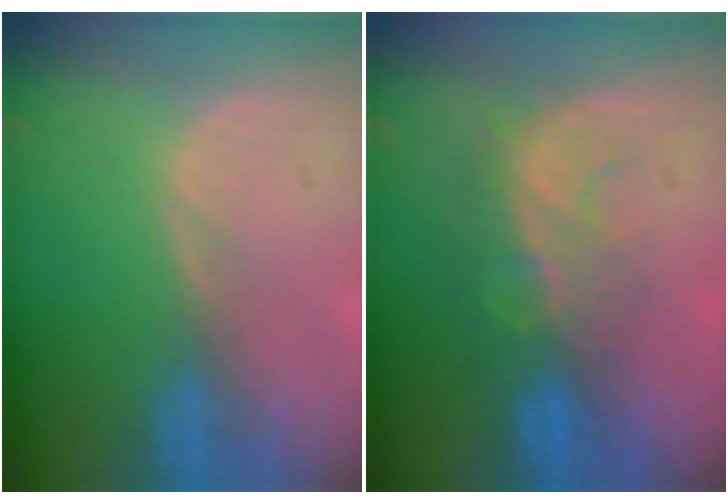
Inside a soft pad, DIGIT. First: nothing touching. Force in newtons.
{"total": 8.2, "press": 7.0, "slide": 4.2}